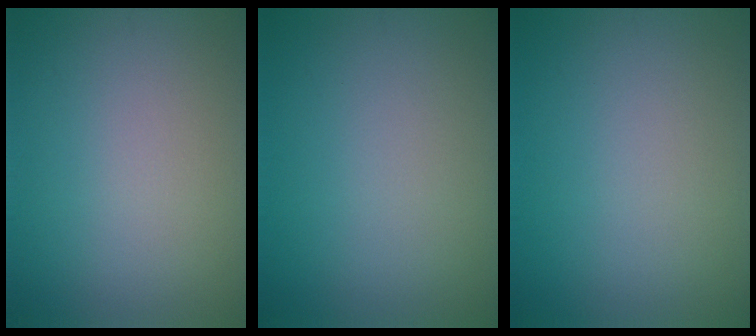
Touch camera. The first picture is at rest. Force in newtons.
{"total": 0.0}
{"total": 0.0}